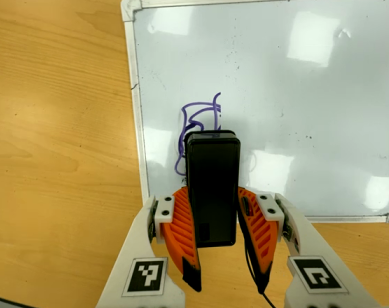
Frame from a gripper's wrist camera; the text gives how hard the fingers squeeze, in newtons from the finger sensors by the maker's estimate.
{"total": 5.6, "left": 4.9, "right": 6.3}